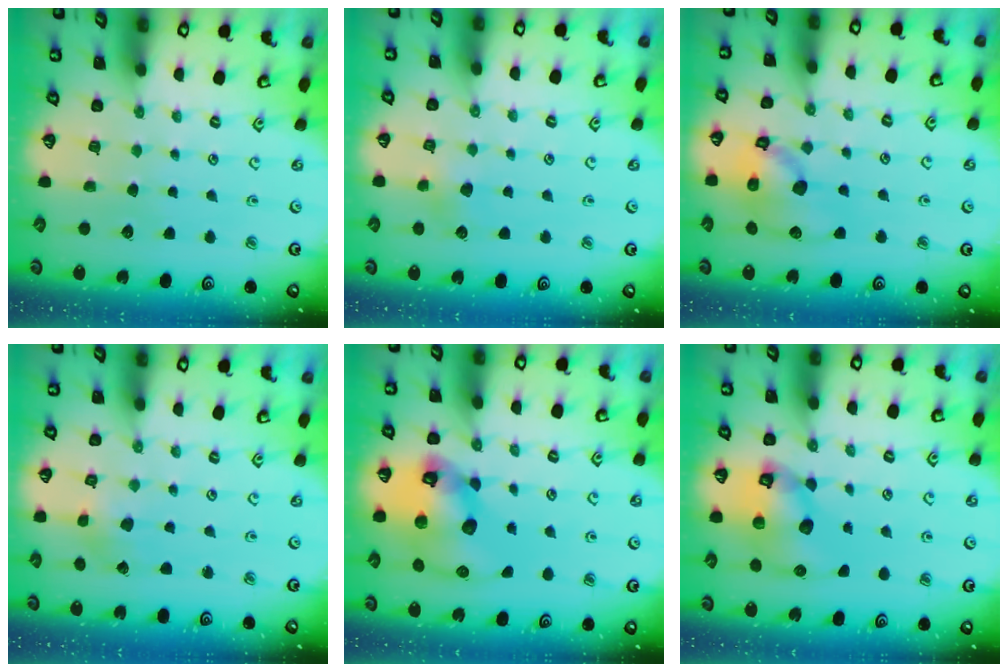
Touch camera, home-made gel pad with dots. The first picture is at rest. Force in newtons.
{"total": 3.9, "press": 3.9, "slide": 0.3}
{"total": 13.2, "press": 13.1, "slide": 1.9}
{"total": 1.9, "press": 1.9, "slide": 0.3}
{"total": 15.7, "press": 15.5, "slide": 2.4}
{"total": 11.1, "press": 11.0, "slide": 1.5}